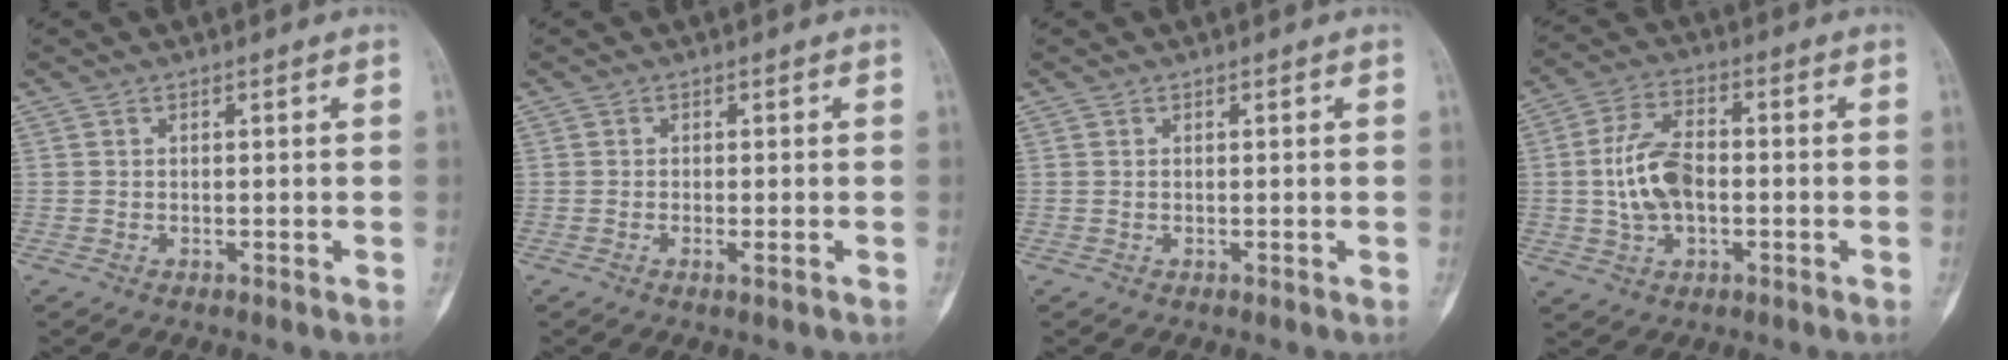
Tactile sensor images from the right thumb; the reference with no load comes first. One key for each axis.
{"total": 1.2, "fx": -0.5, "fy": 0.2, "fz": 1.0, "tx": -0.019, "ty": -0.001, "tz": -0.010}
{"total": 0.0}
{"total": 10.2, "fx": -0.8, "fy": 5.9, "fz": 8.3, "tx": -0.150, "ty": 0.015, "tz": -0.019}